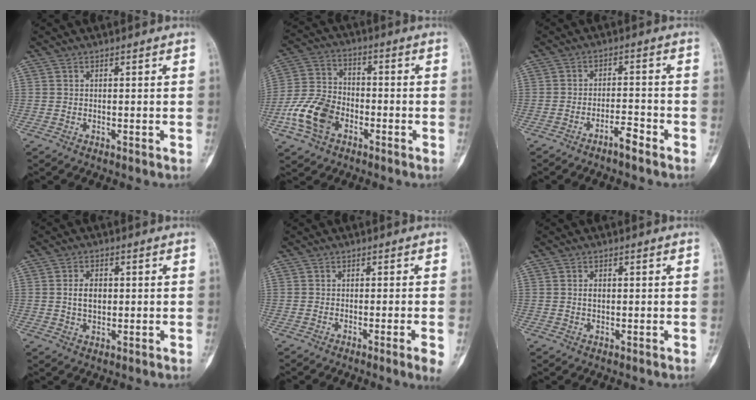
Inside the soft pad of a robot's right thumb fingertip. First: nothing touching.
{"total": 11.9, "force": [-5.0, 8.0, 7.2], "torque": [-0.139, 0.026, -0.100]}
{"total": 3.6, "force": [-2.8, 0.5, 2.2], "torque": [-0.035, 0.026, -0.049]}
{"total": 4.6, "force": [0.3, 3.1, 3.4], "torque": [-0.051, 0.002, 0.007]}
{"total": 3.2, "force": [-1.3, -0.4, 2.9], "torque": [-0.045, -0.007, -0.023]}
{"total": 1.8, "force": [0.2, 1.2, 1.3], "torque": [-0.018, 0.001, 0.004]}